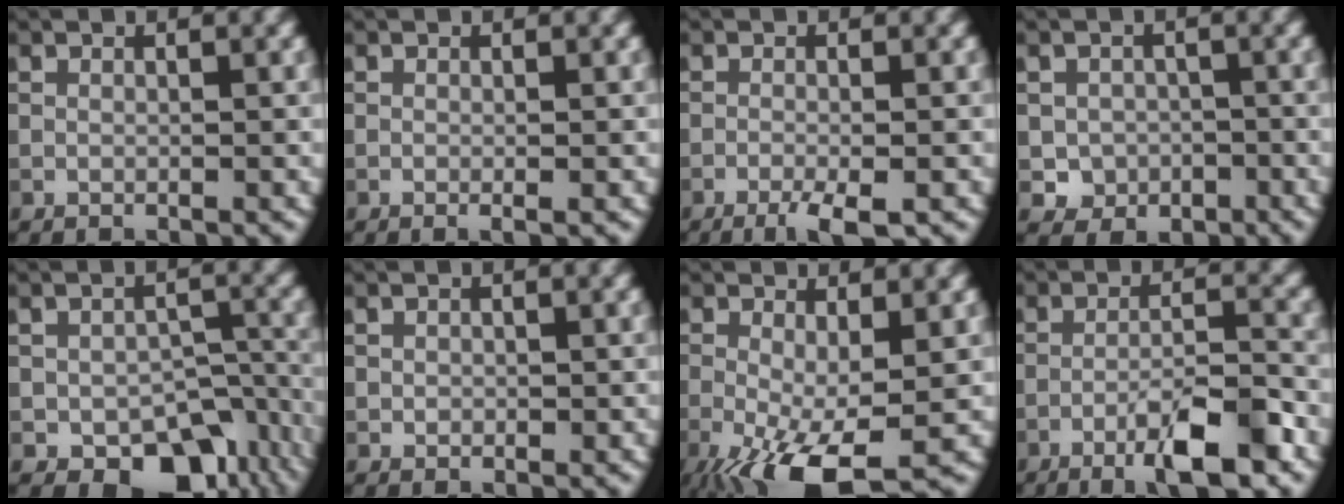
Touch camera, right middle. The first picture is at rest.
{"total": 0.7, "force": [-0.2, 0.1, 0.7], "torque": [-0.011, -0.005, -0.003]}
{"total": 3.0, "force": [-1.7, 0.5, 2.4], "torque": [-0.045, -0.002, -0.035]}
{"total": 2.5, "force": [-0.5, 2.4, 0.6], "torque": [-0.003, -0.004, -0.012]}
{"total": 8.2, "force": [-3.9, 5.2, 5.0], "torque": [-0.063, -0.023, -0.045]}
{"total": 0.7, "force": [0.0, 0.6, 0.3], "torque": [-0.002, -0.002, 0.000]}
{"total": 8.5, "force": [-3.5, 2.8, 7.3], "torque": [-0.147, -0.020, -0.058]}
{"total": 6.3, "force": [-3.6, 1.1, 5.1], "torque": [-0.084, 0.008, -0.061]}